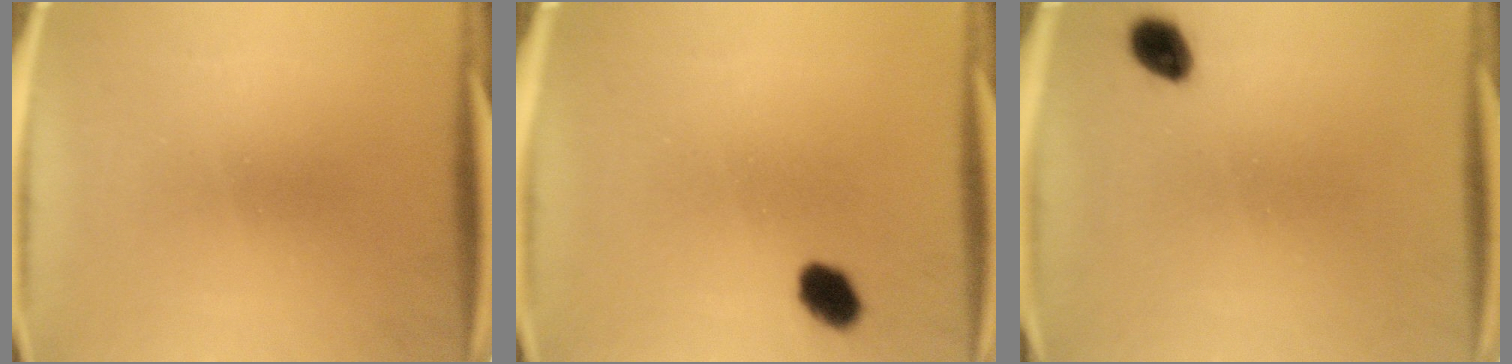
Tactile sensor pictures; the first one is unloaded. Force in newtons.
{"total": 4.5}
{"total": 4.1}